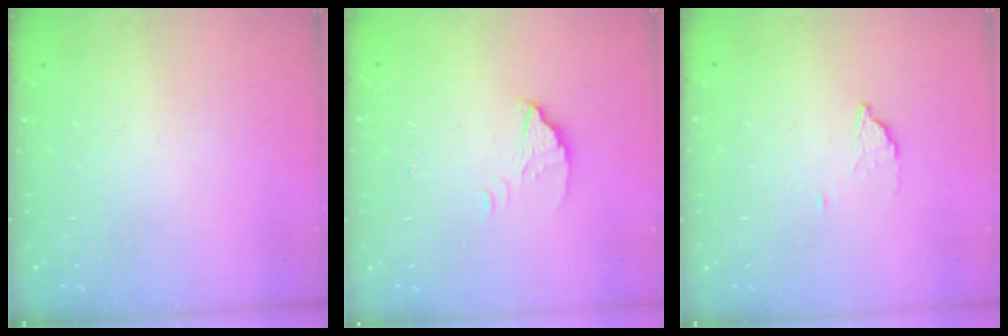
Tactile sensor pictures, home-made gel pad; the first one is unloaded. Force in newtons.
{"total": 2.4, "press": 2.4, "slide": 0.1}
{"total": 1.9, "press": 1.9, "slide": 0.1}